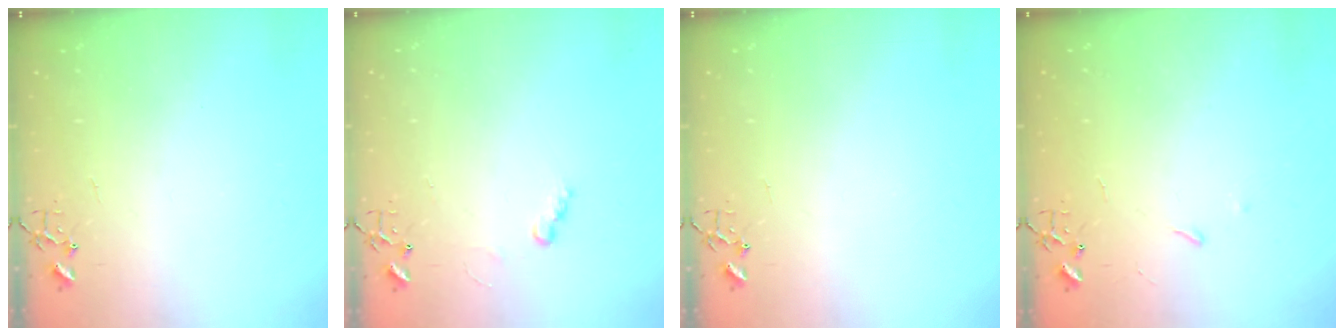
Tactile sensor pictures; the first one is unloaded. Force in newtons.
{"total": 5.0, "press": 5.0, "slide": 0.5}
{"total": 0.0}
{"total": 2.9, "press": 2.8, "slide": 0.5}